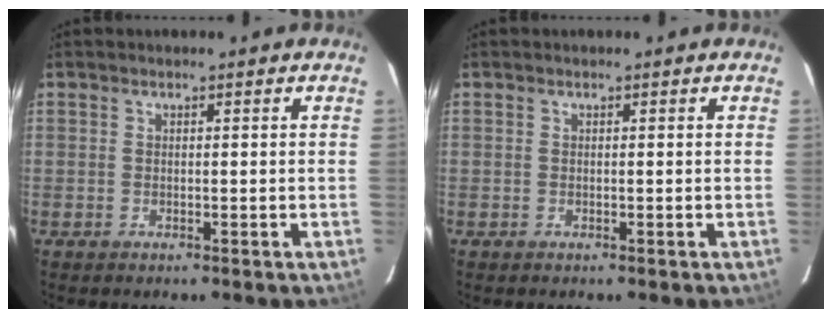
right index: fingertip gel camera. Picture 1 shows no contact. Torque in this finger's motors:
{"motor_torque": [0.00, 0.00, 0.00, 0.00]}